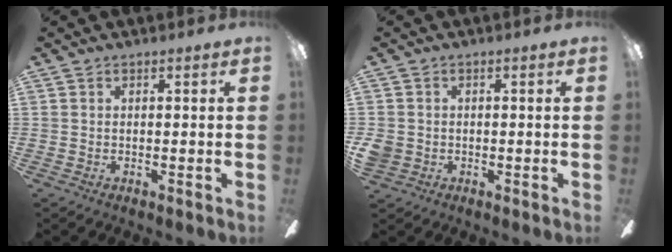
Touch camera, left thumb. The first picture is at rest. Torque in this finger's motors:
{"motor_torque": [-0.75, 0.31, 0.13, -0.24, 0.00]}